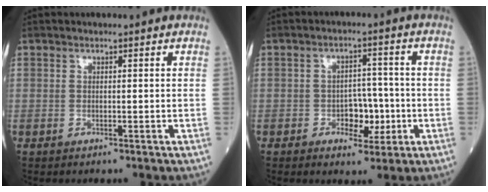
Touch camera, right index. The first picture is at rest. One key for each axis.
{"total": 5.1, "fx": -1.3, "fy": 3.1, "fz": 3.8, "tx": -0.050, "ty": 0.008, "tz": -0.015}